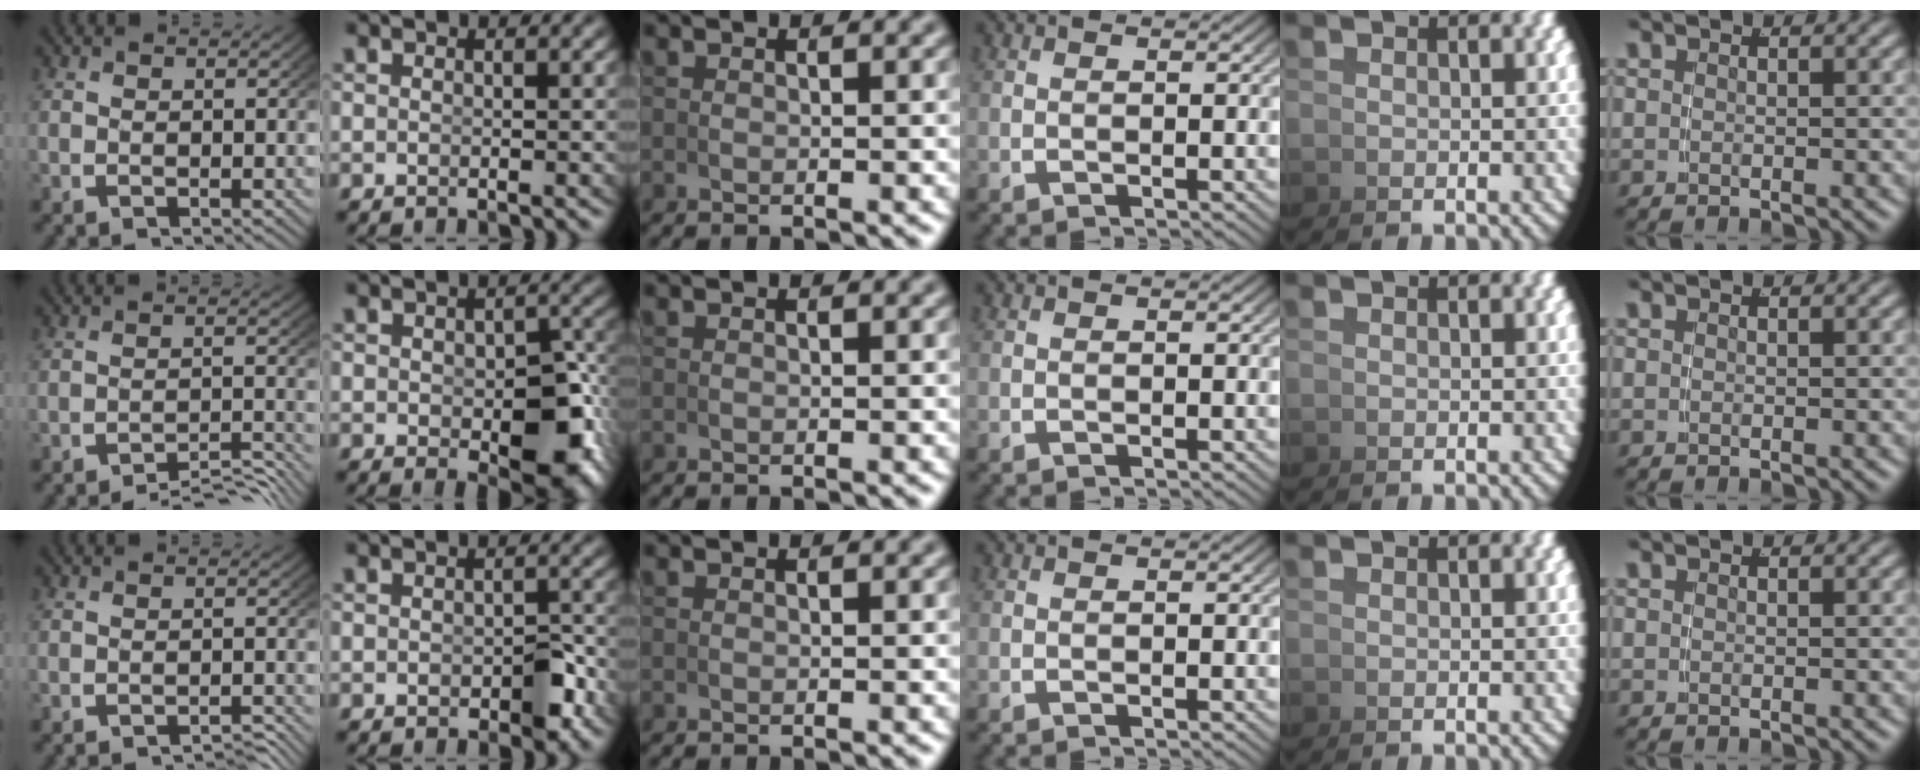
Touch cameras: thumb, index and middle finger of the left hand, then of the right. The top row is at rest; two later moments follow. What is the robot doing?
{"motion": "grasp_and_lifting", "object": "pen"}